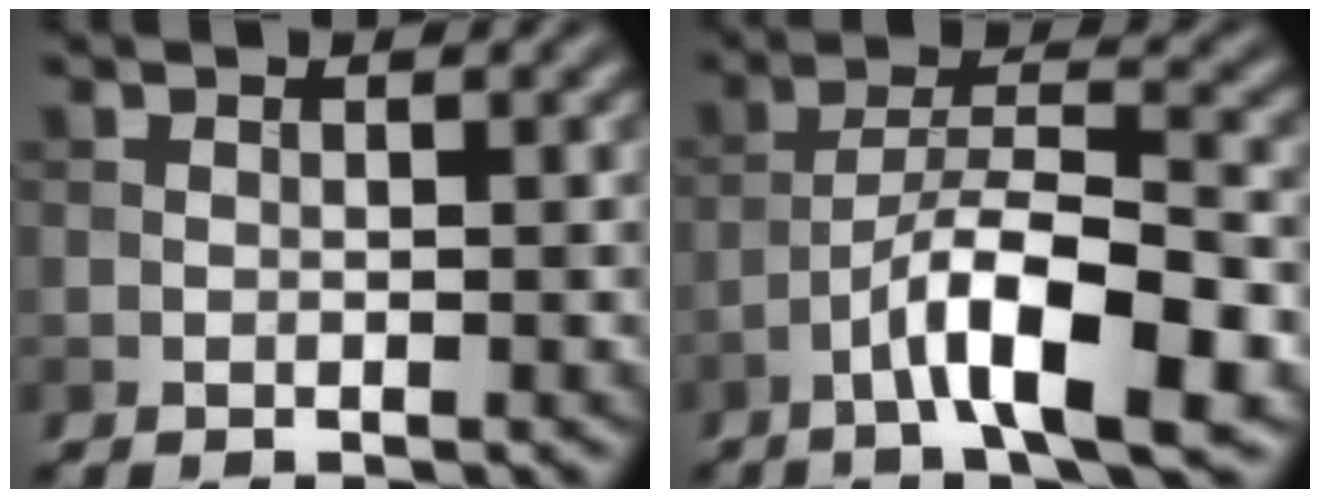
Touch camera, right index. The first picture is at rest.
{"total": 8.7, "force": [-4.2, 2.2, 7.2], "torque": [-0.120, 0.016, -0.074]}